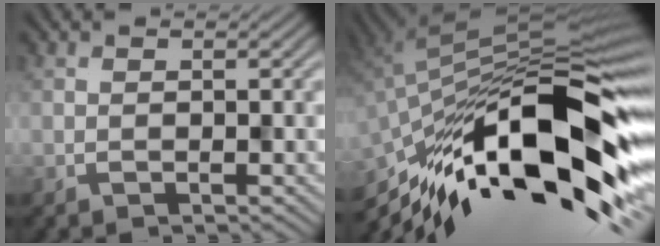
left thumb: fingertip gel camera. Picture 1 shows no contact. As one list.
[{"total": 18.2, "force": [-8.5, 6.3, 14.8], "torque": [-0.276, -0.005, -0.153]}]